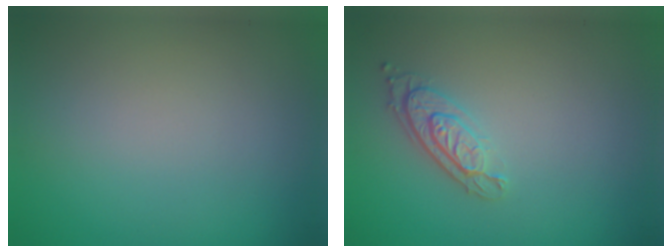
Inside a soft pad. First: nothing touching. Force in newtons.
{"total": 2.4, "press": 1.9, "slide": 1.4}